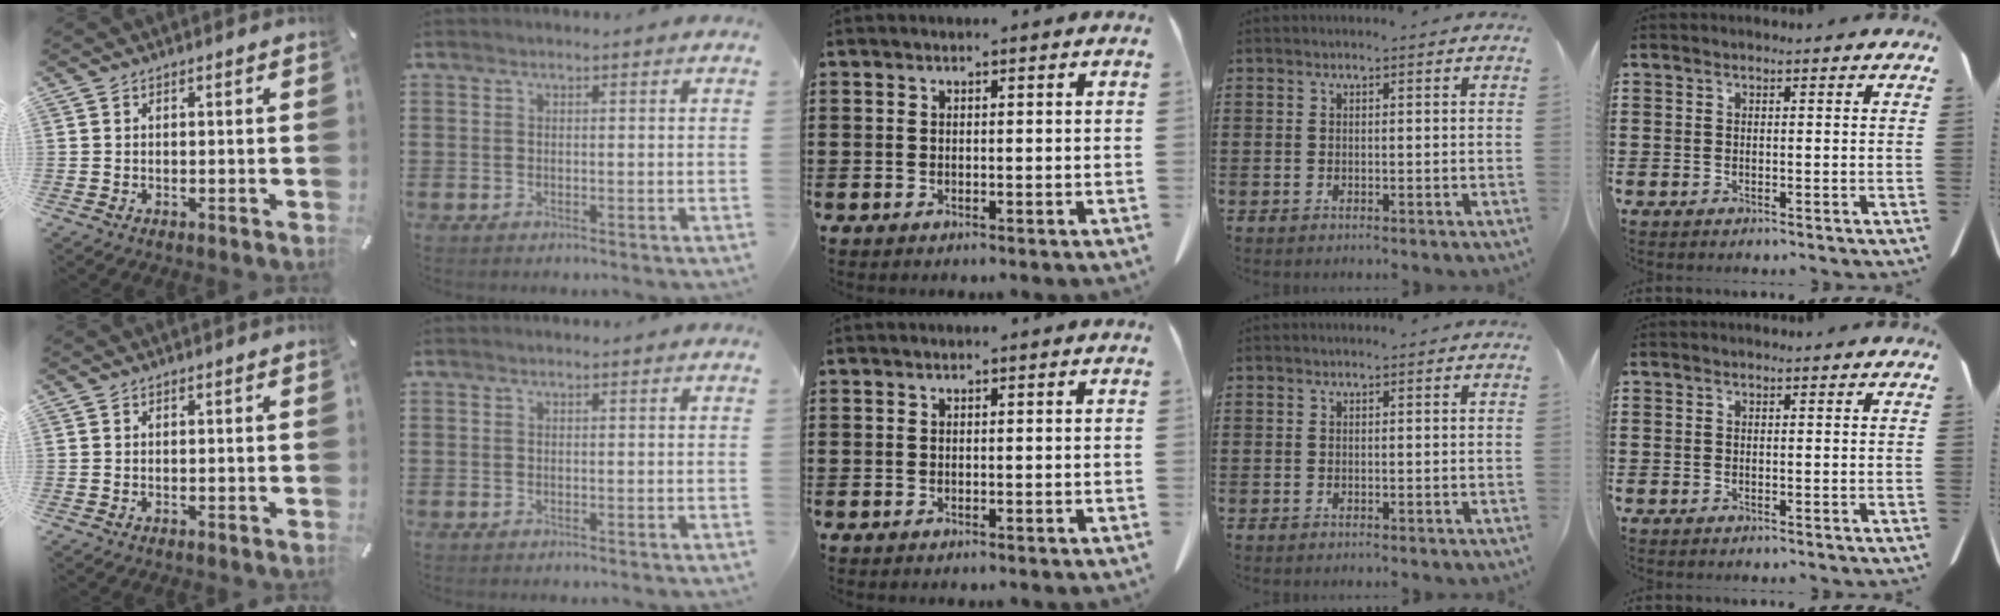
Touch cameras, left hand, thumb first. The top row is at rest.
{}